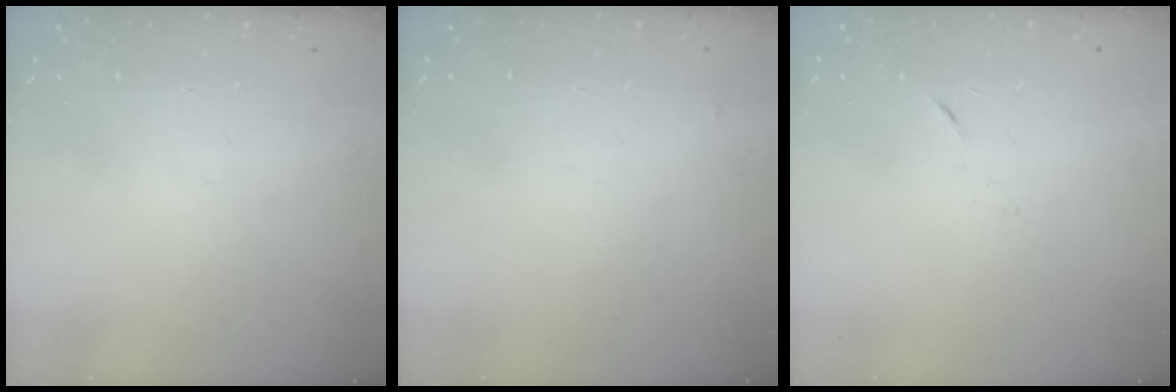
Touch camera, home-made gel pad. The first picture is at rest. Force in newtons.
{"total": 2.8, "press": 2.8, "slide": 0.4}
{"total": 4.0, "press": 3.9, "slide": 0.8}